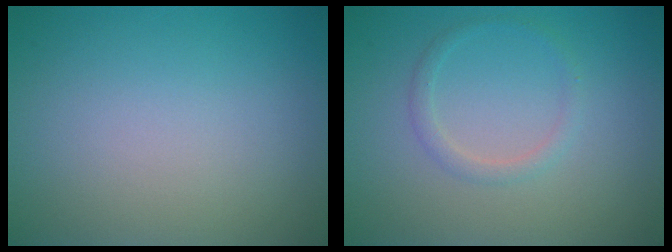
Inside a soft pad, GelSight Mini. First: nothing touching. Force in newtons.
{"total": 1.3, "press": 1.3, "slide": 0.1}